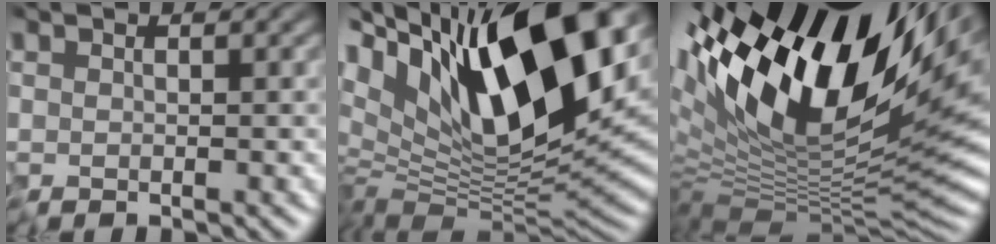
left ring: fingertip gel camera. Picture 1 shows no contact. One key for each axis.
{"total": 18.5, "fx": 4.0, "fy": 8.9, "fz": 15.7, "tx": -0.271, "ty": 0.011, "tz": 0.053}
{"total": 19.0, "fx": 7.6, "fy": 7.9, "fz": 15.6, "tx": -0.271, "ty": 0.016, "tz": 0.130}